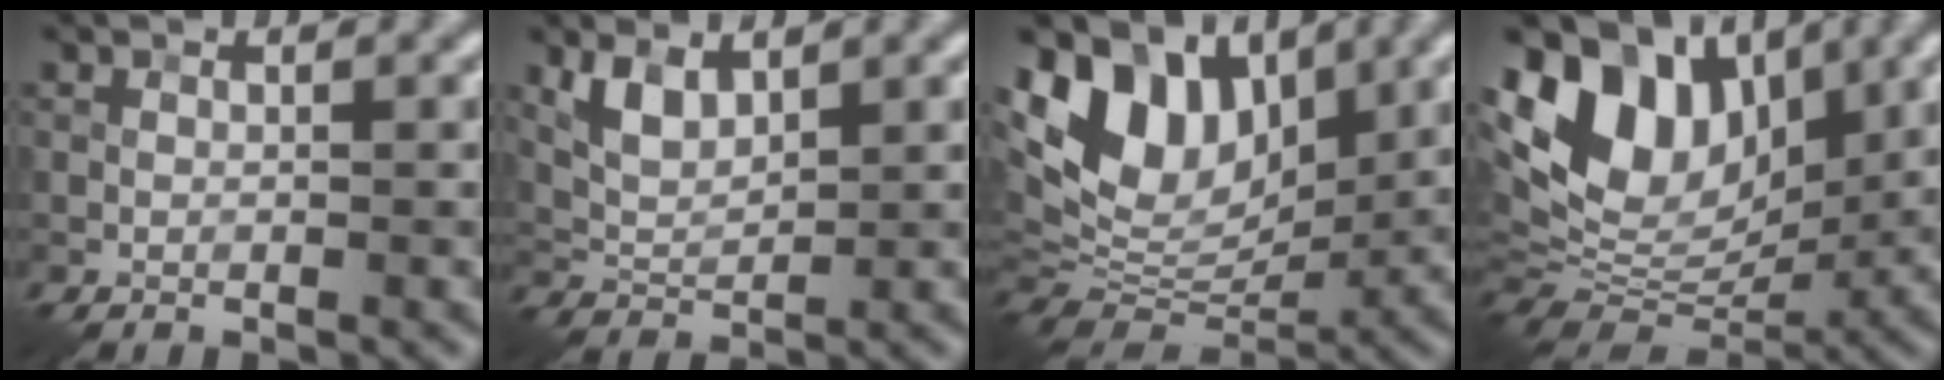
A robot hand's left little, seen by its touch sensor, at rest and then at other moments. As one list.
[{"total": 3.0, "force": [1.8, 1.4, 2.0], "torque": [-0.048, -0.003, 0.039]}, {"total": 10.4, "force": [4.6, 6.8, 6.3], "torque": [-0.120, 0.002, 0.080]}, {"total": 11.5, "force": [4.6, 7.6, 7.2], "torque": [-0.138, 0.010, 0.083]}]